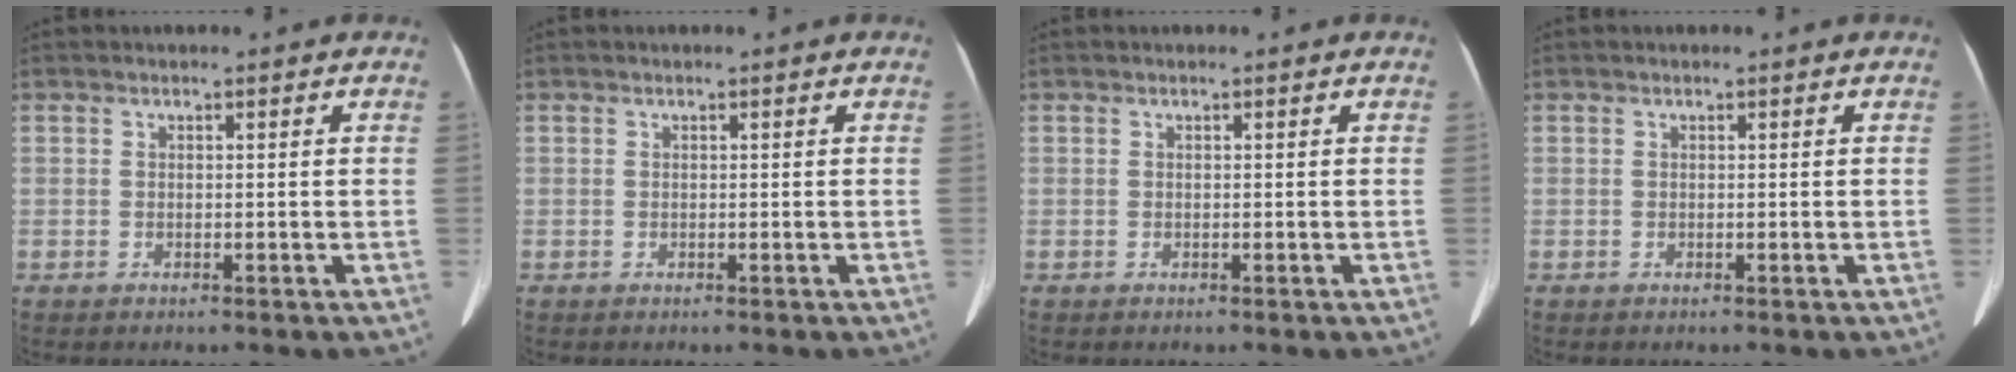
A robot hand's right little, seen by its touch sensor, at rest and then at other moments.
{"total": 0.0}
{"total": 0.0}
{"total": 0.0}